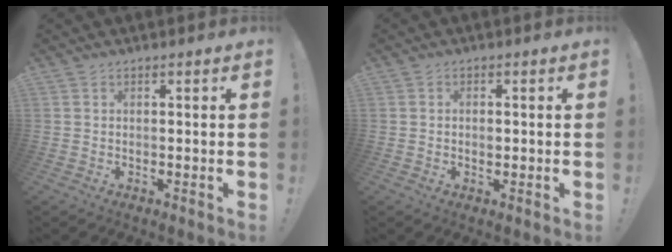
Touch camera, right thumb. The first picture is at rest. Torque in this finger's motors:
{"motor_torque": [-0.23, 0.06, 0.20, 0.10, -0.08]}